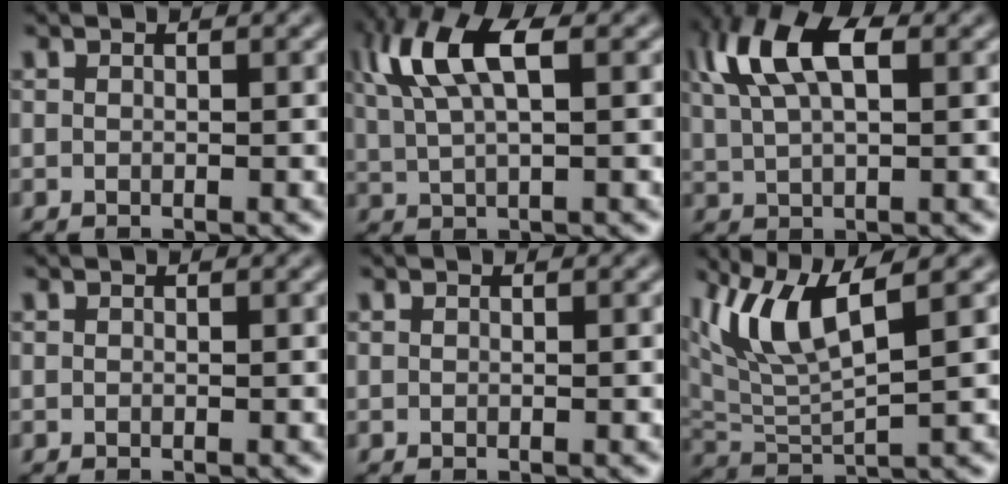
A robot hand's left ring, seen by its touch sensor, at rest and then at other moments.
{"total": 7.0, "force": [2.6, 2.7, 5.9], "torque": [-0.126, 0.016, 0.049]}
{"total": 7.5, "force": [3.0, 3.4, 5.9], "torque": [-0.125, 0.021, 0.049]}
{"total": 0.0}
{"total": 0.0}
{"total": 6.6, "force": [3.5, 1.6, 5.4], "torque": [-0.113, 0.000, 0.069]}